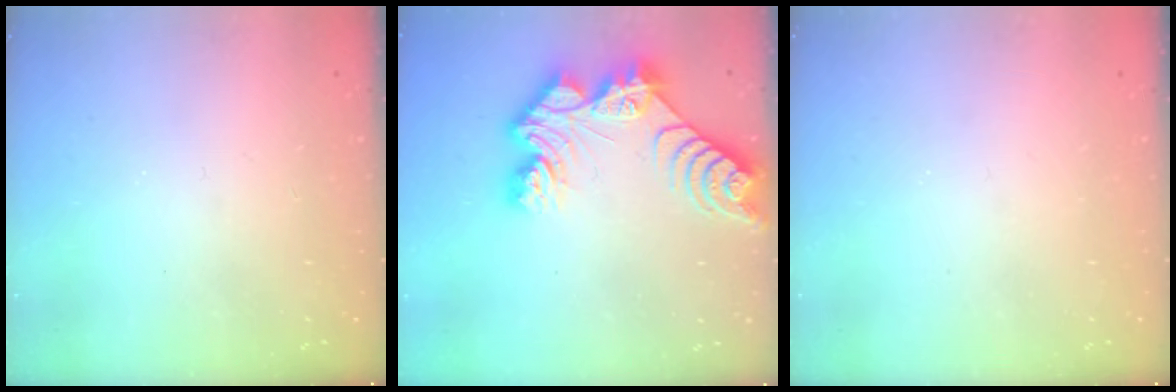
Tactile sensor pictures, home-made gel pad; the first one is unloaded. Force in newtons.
{"total": 13.6, "press": 13.6, "slide": 0.5}
{"total": 0.0}